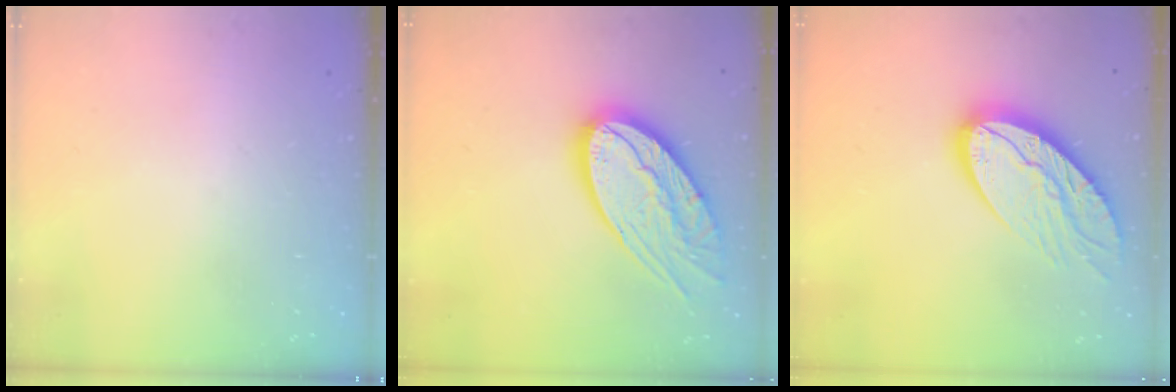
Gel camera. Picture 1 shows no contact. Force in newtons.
{"total": 23.0, "press": 22.9, "slide": 2.4}
{"total": 15.7, "press": 15.7, "slide": 1.0}